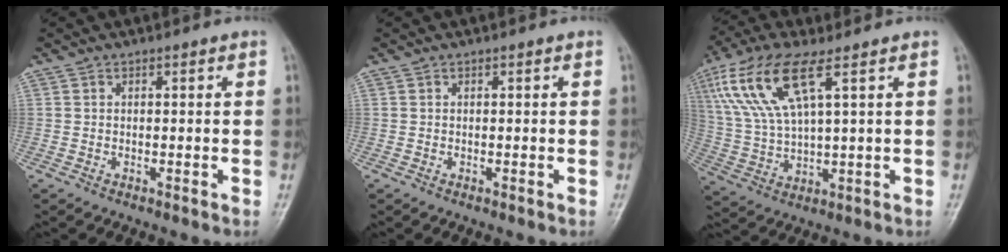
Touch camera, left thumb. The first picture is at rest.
{"total": 0.0}
{"total": 13.7, "force": [6.1, 4.3, 11.5], "torque": [-0.262, -0.007, 0.124]}